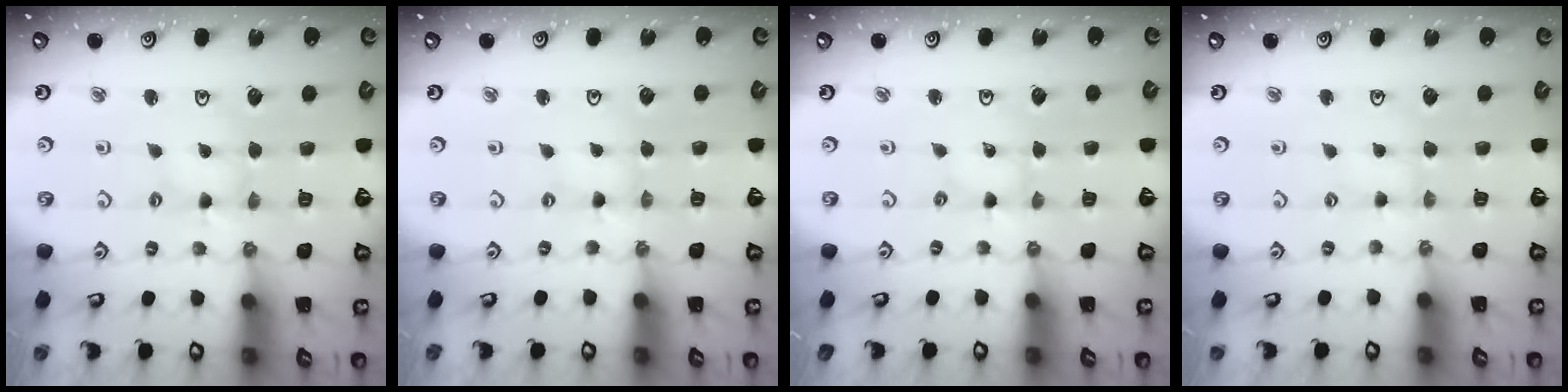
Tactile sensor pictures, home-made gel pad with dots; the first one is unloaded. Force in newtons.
{"total": 0.0}
{"total": 0.0}
{"total": 2.0, "press": 1.9, "slide": 0.4}